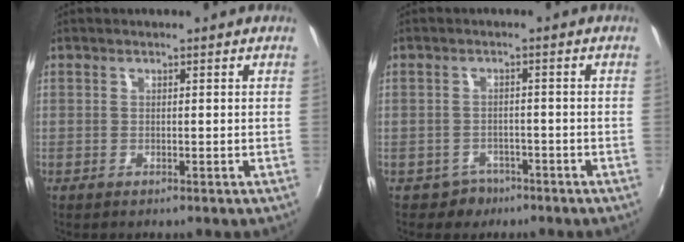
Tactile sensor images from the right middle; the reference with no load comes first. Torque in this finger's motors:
{"motor_torque": [-0.09, 0.05, -0.03, -0.01]}